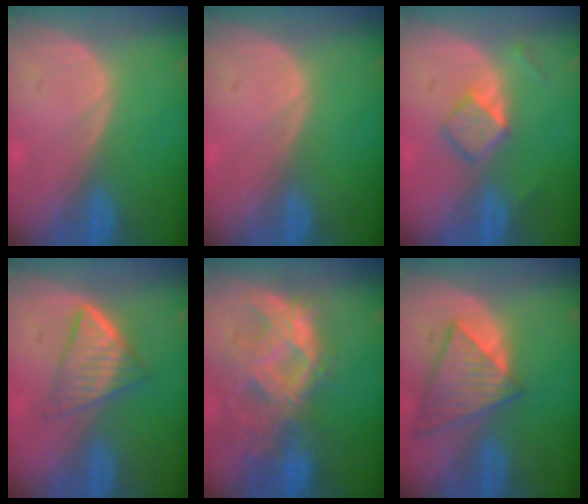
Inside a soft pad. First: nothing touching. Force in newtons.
{"total": 0.0}
{"total": 4.1, "press": 3.9, "slide": 1.1}
{"total": 6.3, "press": 5.5, "slide": 3.1}
{"total": 10.5, "press": 9.2, "slide": 5.0}
{"total": 8.4, "press": 7.4, "slide": 4.1}